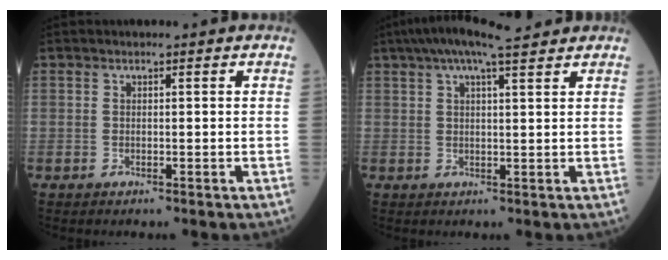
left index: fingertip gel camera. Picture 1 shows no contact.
{"total": 9.6, "force": [7.7, 0.9, 5.7], "torque": [-0.100, 0.041, 0.117]}